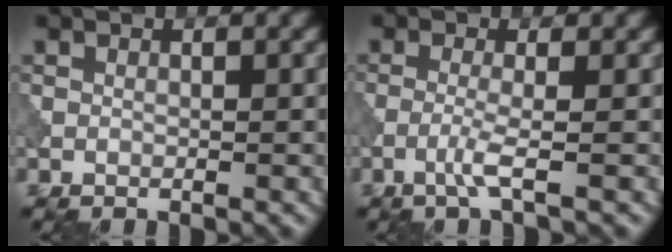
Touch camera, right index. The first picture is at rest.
{"total": 2.2, "force": [-0.9, 0.2, 2.0], "torque": [-0.042, 0.004, -0.030]}